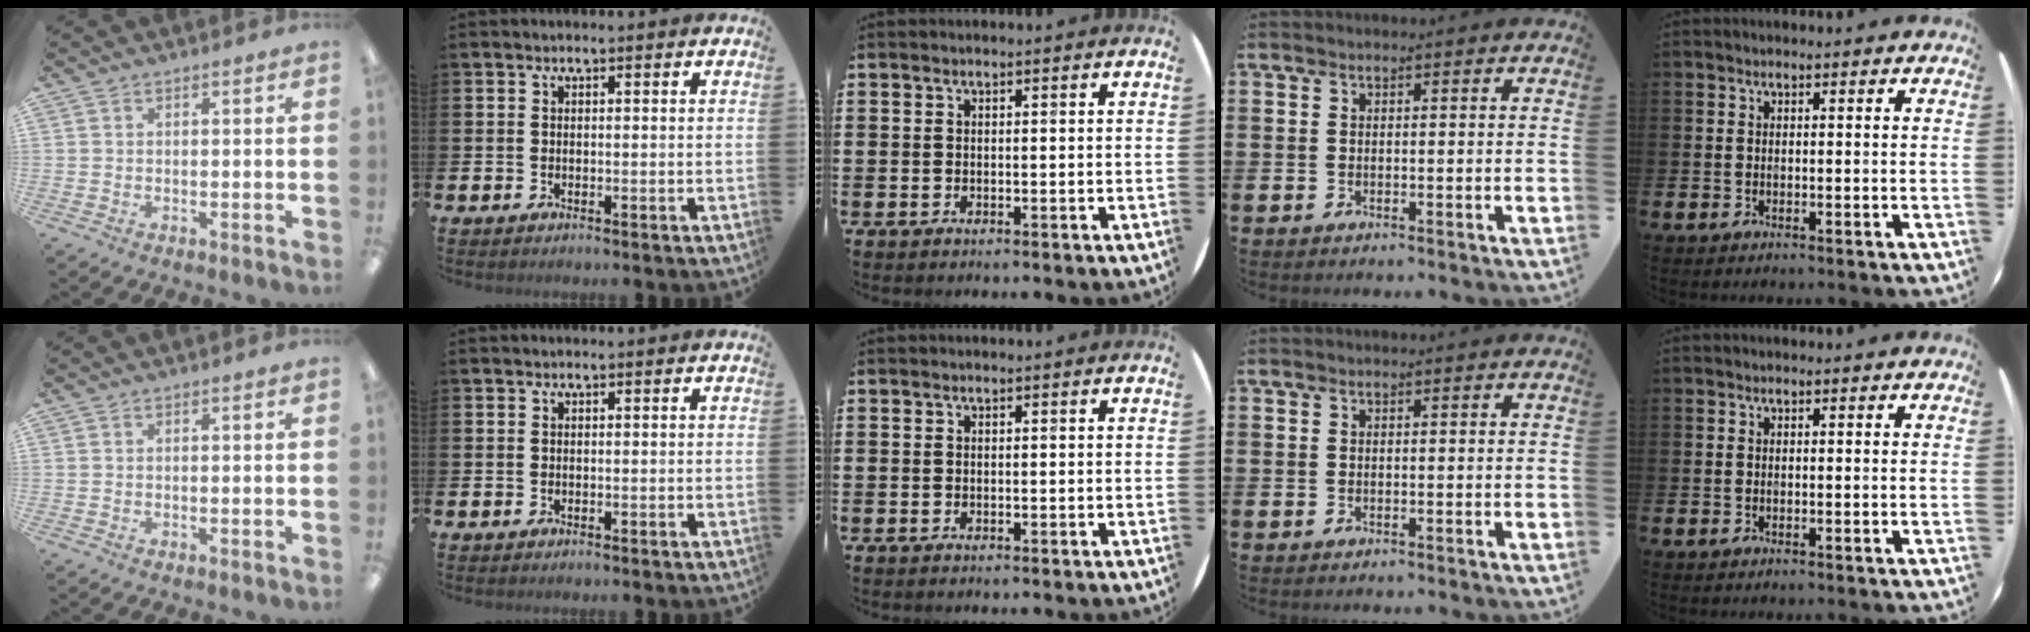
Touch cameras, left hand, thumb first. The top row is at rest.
{}